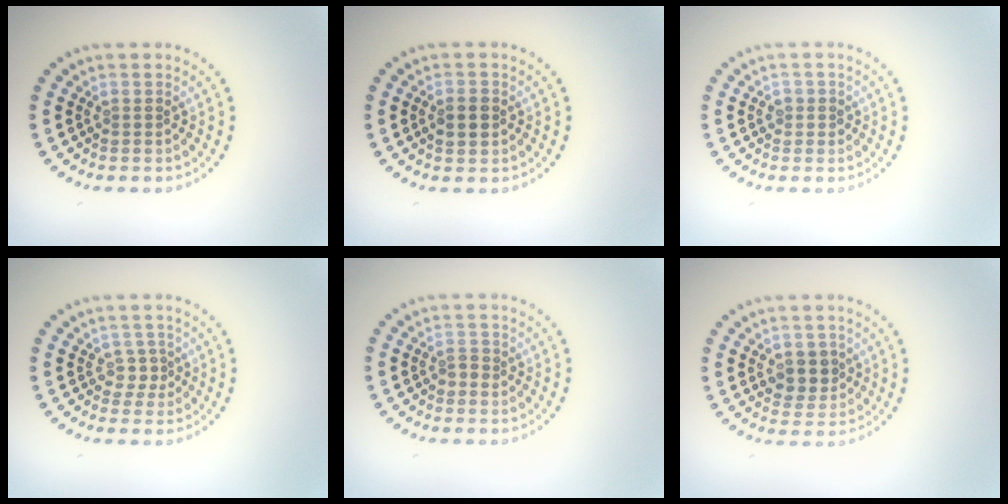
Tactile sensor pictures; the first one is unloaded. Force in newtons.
{"total": 1.8, "press": 1.8, "slide": 0.1}
{"total": 1.1, "press": 1.0, "slide": 0.4}
{"total": 1.4, "press": 0.9, "slide": 1.0}
{"total": 1.1, "press": 1.0, "slide": 0.4}
{"total": 2.5, "press": 2.3, "slide": 1.0}